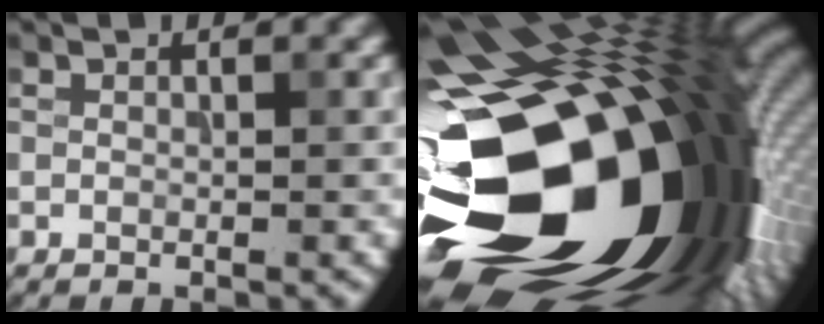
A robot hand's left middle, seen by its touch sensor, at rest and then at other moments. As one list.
[{"total": 21.6, "force": [-4.5, 13.5, 16.3], "torque": [-0.299, -0.069, -0.062]}]